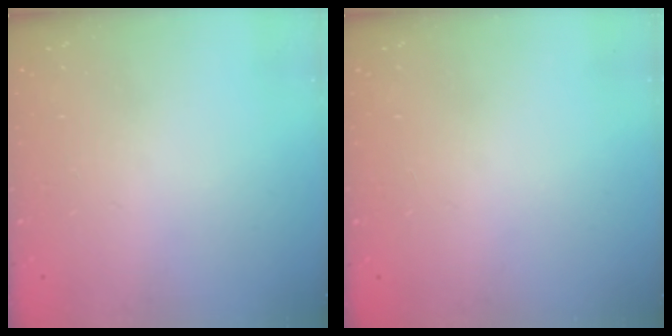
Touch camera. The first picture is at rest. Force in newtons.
{"total": 0.0}